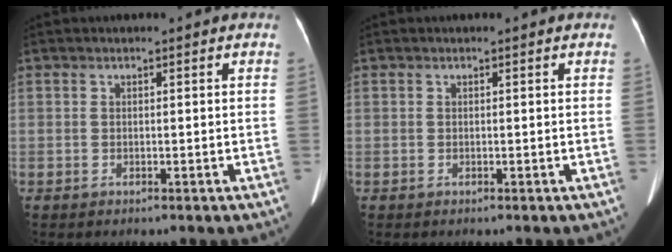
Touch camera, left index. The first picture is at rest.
{"total": 0.0}